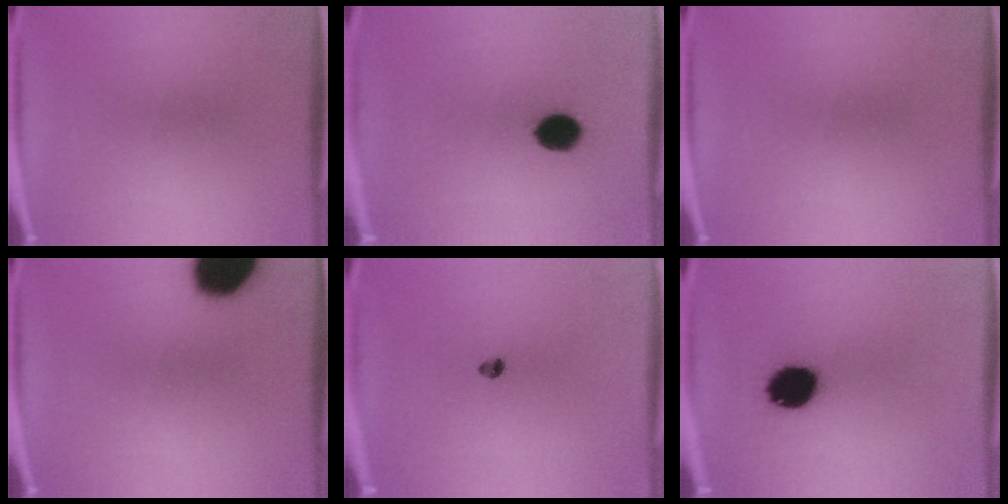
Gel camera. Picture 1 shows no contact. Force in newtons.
{"total": 7.2}
{"total": 0.0}
{"total": 19.6}
{"total": 1.7}
{"total": 12.1}